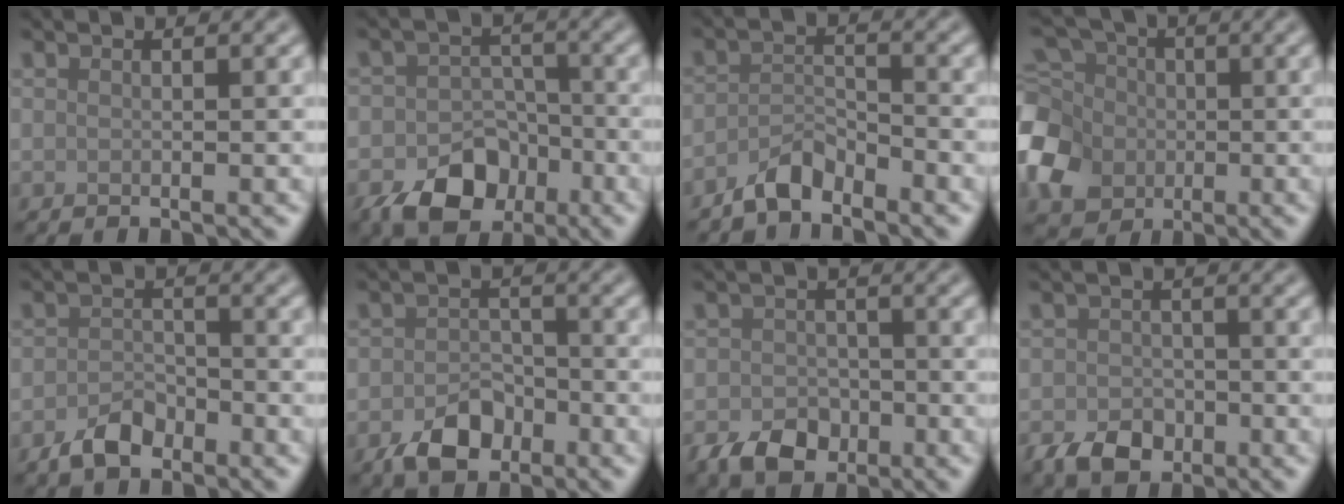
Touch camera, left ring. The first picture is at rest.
{"total": 6.6, "force": [-3.7, 4.5, 3.0], "torque": [-0.043, -0.008, -0.062]}
{"total": 2.7, "force": [-2.4, 0.8, 1.0], "torque": [-0.020, 0.008, -0.050]}
{"total": 8.0, "force": [-1.6, 6.5, 4.5], "torque": [-0.121, 0.004, -0.047]}
{"total": 2.9, "force": [-2.0, 1.6, 1.3], "torque": [-0.021, 0.005, -0.042]}
{"total": 4.1, "force": [-2.4, 2.6, 2.0], "torque": [-0.028, -0.002, -0.049]}
{"total": 3.9, "force": [-2.2, 2.7, 1.7], "torque": [-0.030, -0.005, -0.045]}
{"total": 3.5, "force": [-2.0, 2.4, 1.5], "torque": [-0.025, -0.005, -0.042]}